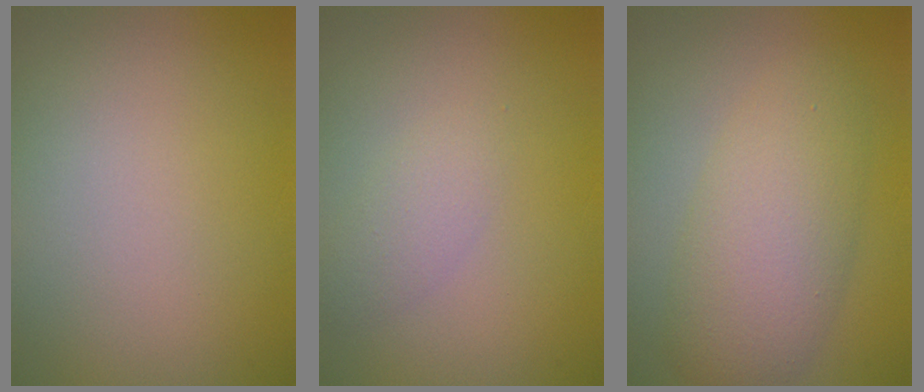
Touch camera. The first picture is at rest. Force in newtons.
{"total": 1.7, "press": 1.7, "slide": 0.0}
{"total": 5.4, "press": 5.4, "slide": 0.1}